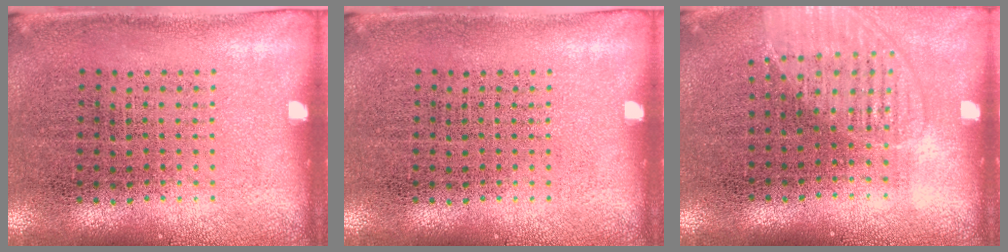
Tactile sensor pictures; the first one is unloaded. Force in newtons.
{"total": 0.0}
{"total": 1.2, "press": 1.1, "slide": 0.5}